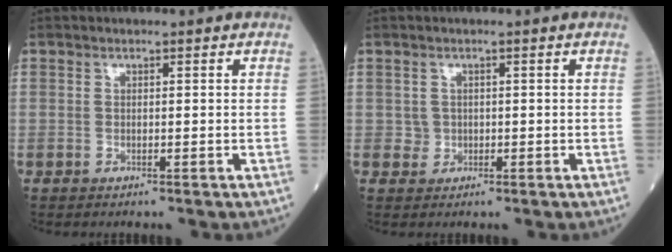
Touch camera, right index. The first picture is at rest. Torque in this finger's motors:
{"motor_torque": [0.04, 0.00, -0.02, 0.01]}